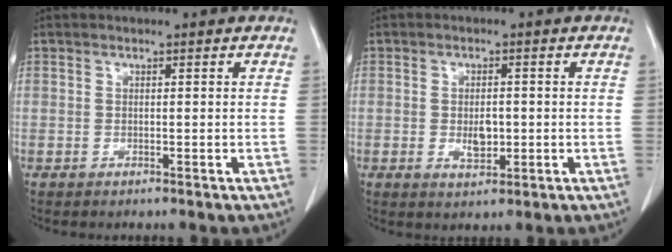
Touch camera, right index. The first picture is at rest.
{"total": 3.3, "force": [-0.4, 1.8, 2.7], "torque": [-0.049, -0.002, -0.001]}